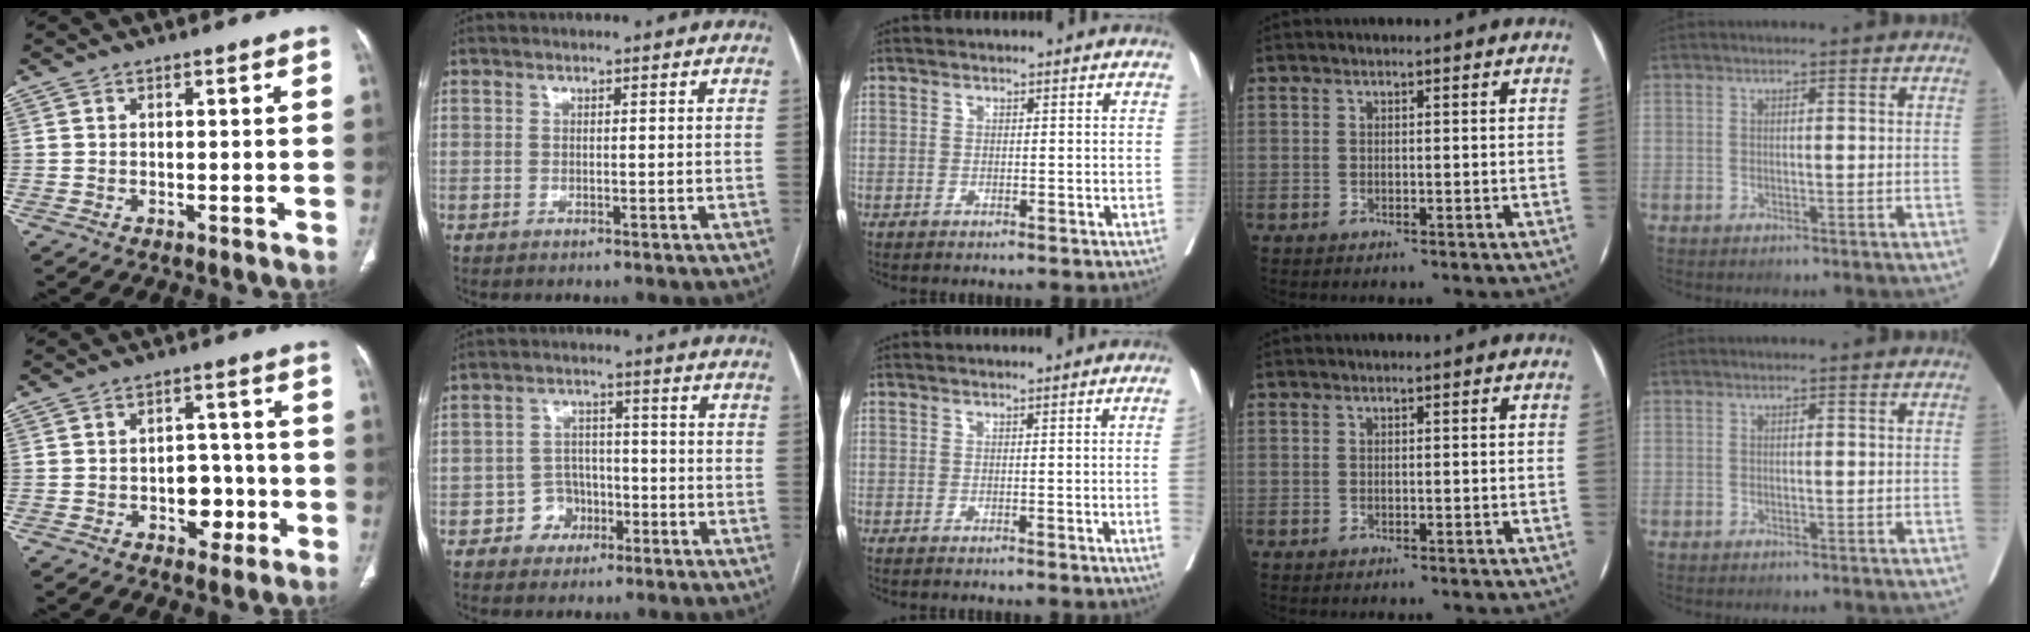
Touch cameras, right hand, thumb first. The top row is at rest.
{"thumb": {"total": 6.6, "force": [-2.0, 4.6, 4.2], "torque": [-0.023, 0.022, -0.026]}, "index": {"total": 4.9, "force": [-2.2, 4.3, 0.9], "torque": [-0.004, 0.017, -0.032]}, "middle": {"total": 3.1, "force": [-0.5, -1.1, 2.9], "torque": [-0.038, -0.003, -0.006]}}